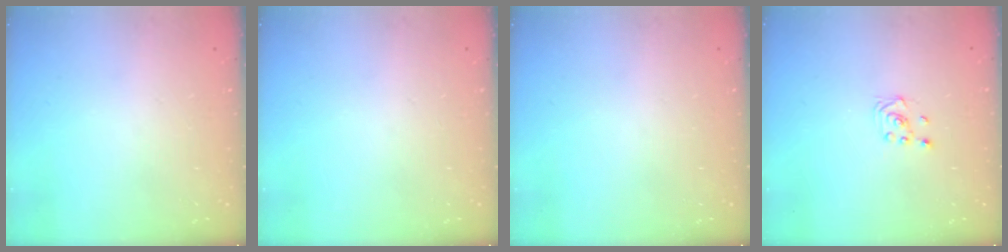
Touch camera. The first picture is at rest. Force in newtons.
{"total": 0.0}
{"total": 0.0}
{"total": 2.0, "press": 1.8, "slide": 0.8}